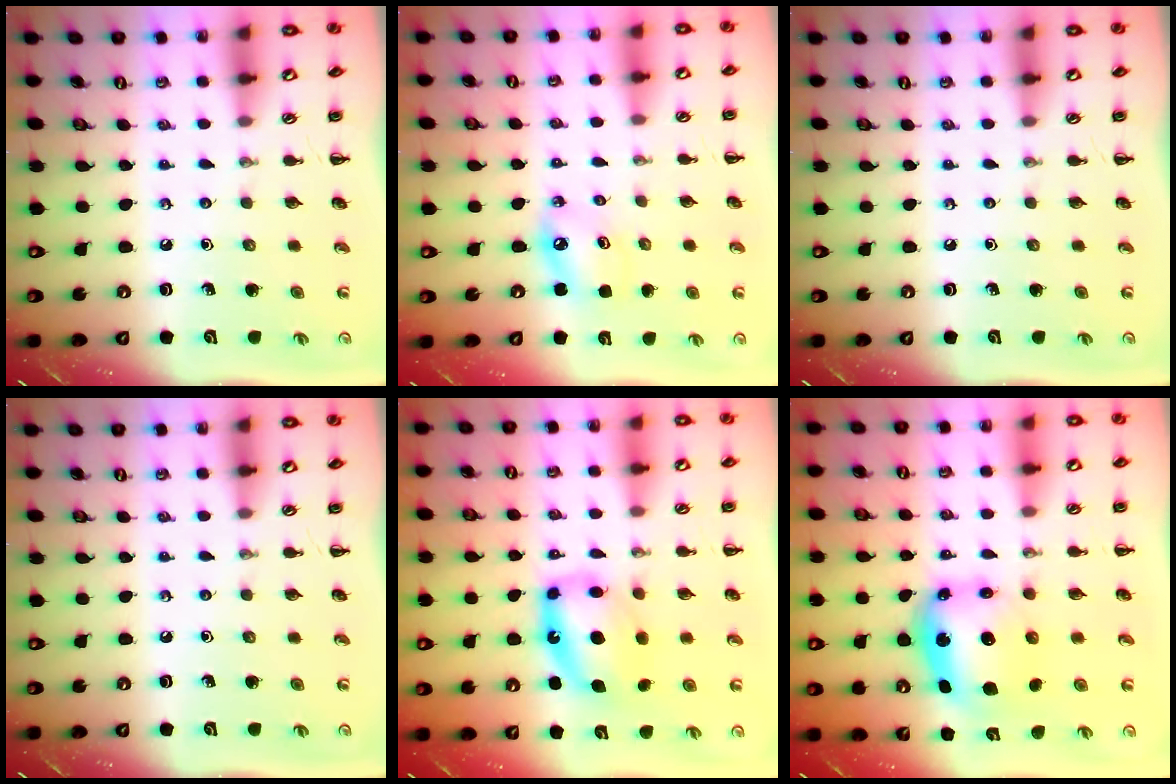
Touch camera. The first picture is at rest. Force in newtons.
{"total": 5.9, "press": 5.7, "slide": 1.5}
{"total": 0.0}
{"total": 0.0}
{"total": 10.3, "press": 10.1, "slide": 2.3}
{"total": 7.0, "press": 6.9, "slide": 1.2}